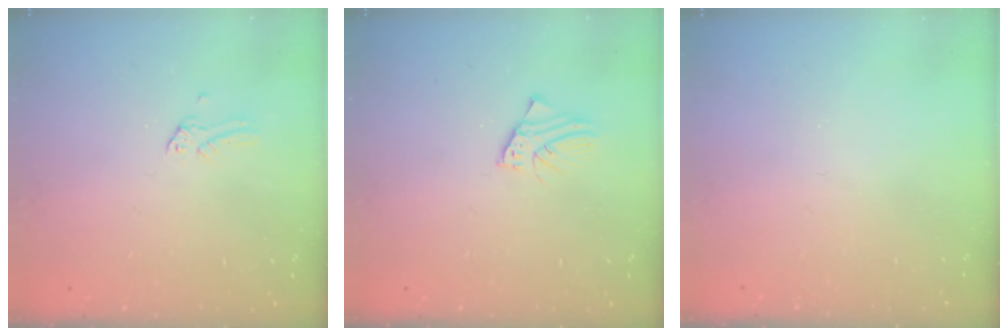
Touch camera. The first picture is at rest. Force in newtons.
{"total": 1.8, "press": 1.8, "slide": 0.1}
{"total": 0.0}